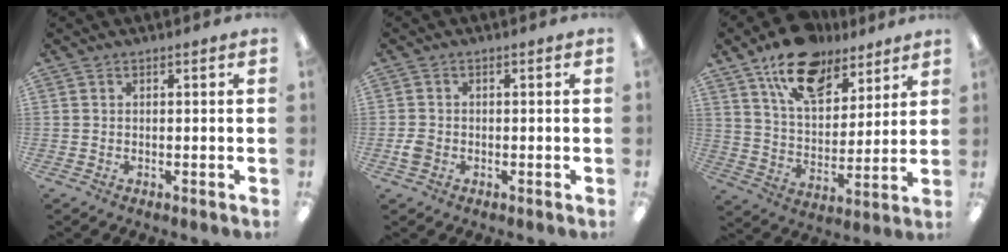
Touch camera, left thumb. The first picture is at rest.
{"total": 2.5, "force": [-0.7, 2.0, 1.4], "torque": [-0.022, 0.005, -0.012]}
{"total": 16.6, "force": [11.7, 8.5, 8.1], "torque": [-0.131, -0.059, 0.210]}